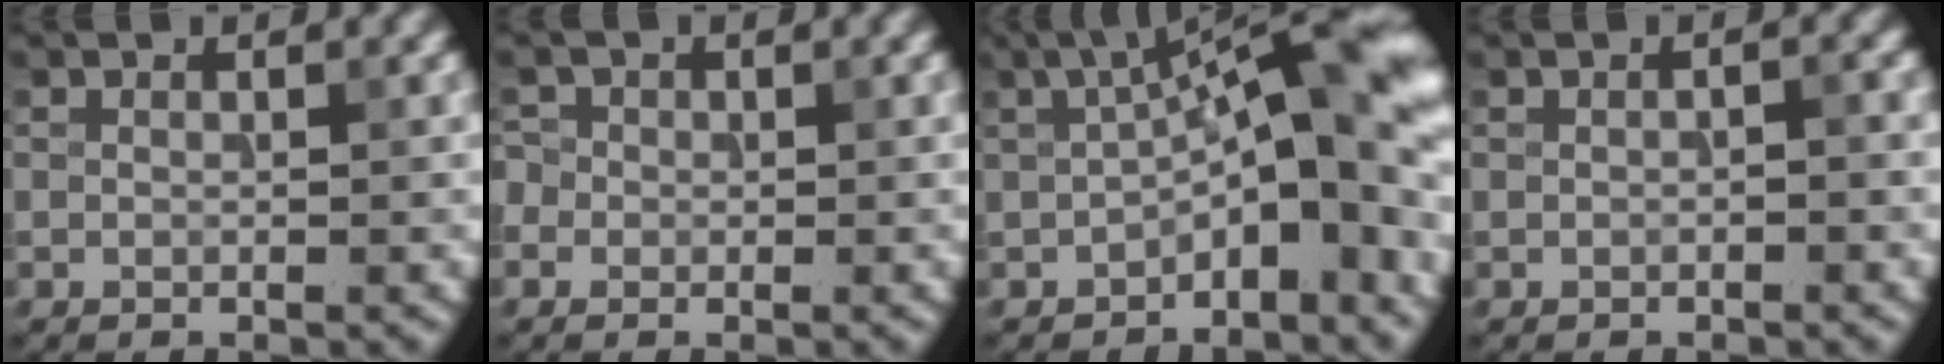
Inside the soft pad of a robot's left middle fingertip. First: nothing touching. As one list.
[{"total": 1.9, "force": [0.0, 1.8, 0.6], "torque": [-0.007, 0.014, -0.013]}, {"total": 11.7, "force": [-0.6, 4.0, 11.0], "torque": [-0.145, 0.024, -0.022]}, {"total": 0.8, "force": [-0.2, 0.0, 0.8], "torque": [-0.013, 0.002, -0.004]}]